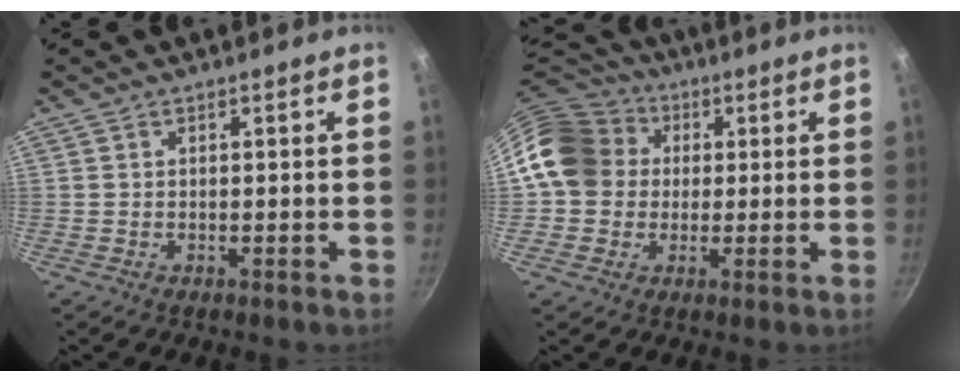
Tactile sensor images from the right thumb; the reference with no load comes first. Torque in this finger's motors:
{"motor_torque": [0.46, 2.41, 0.84, -1.08, 0.09]}